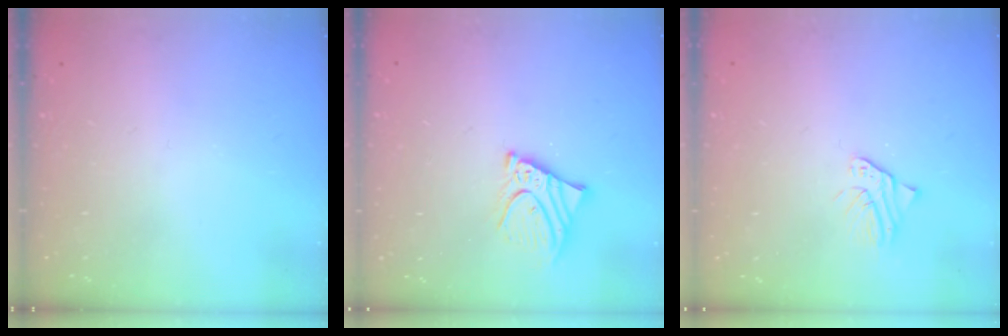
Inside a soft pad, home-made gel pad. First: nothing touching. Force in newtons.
{"total": 8.6, "press": 8.5, "slide": 0.9}
{"total": 2.5, "press": 2.5, "slide": 0.2}